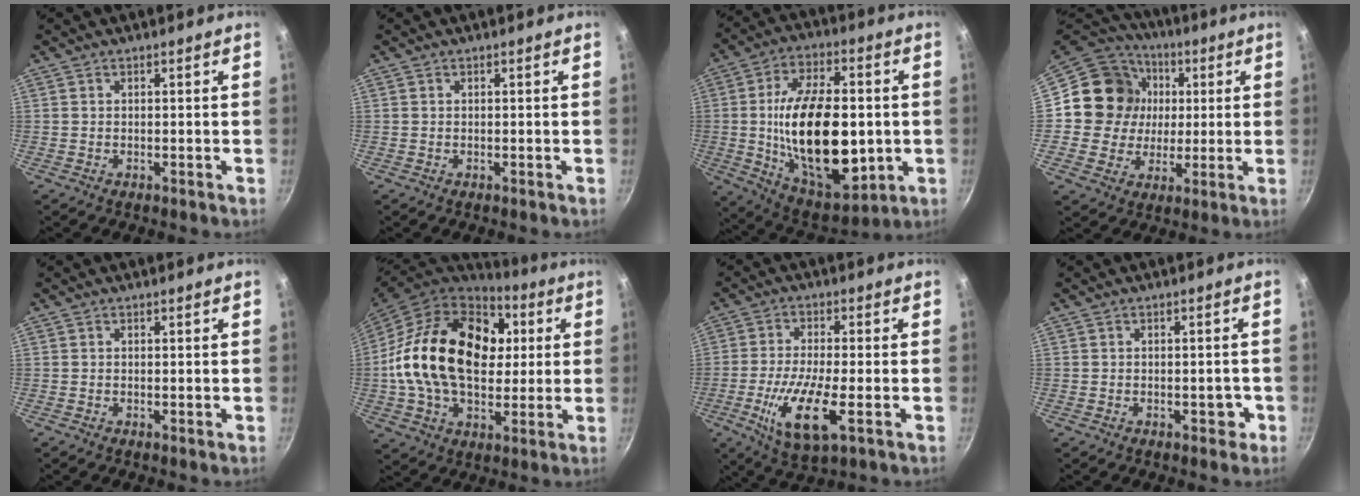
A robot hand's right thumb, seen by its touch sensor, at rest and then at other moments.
{"total": 0.0}
{"total": 25.7, "force": [-1.3, 14.0, 21.5], "torque": [-0.347, 0.000, -0.007]}
{"total": 16.3, "force": [2.0, 15.1, 5.7], "torque": [-0.078, 0.015, 0.026]}
{"total": 0.0}
{"total": 27.1, "force": [3.7, 18.3, 19.7], "torque": [-0.318, 0.020, 0.057]}
{"total": 12.1, "force": [-3.5, 3.7, 11.0], "torque": [-0.215, -0.004, -0.068]}
{"total": 2.8, "force": [-1.2, 1.9, 1.7], "torque": [0.007, 0.019, -0.010]}